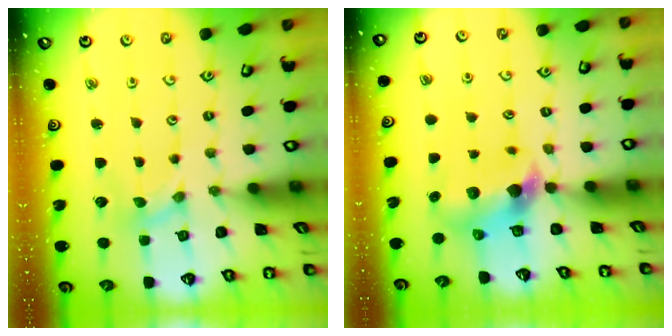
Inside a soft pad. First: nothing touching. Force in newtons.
{"total": 5.9, "press": 5.9, "slide": 0.5}